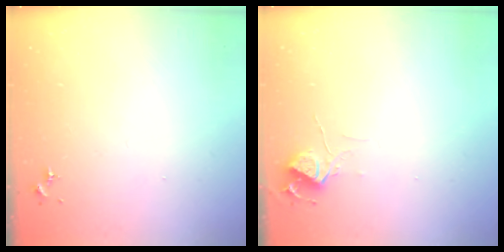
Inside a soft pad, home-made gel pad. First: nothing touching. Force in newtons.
{"total": 6.0, "press": 6.0, "slide": 0.7}